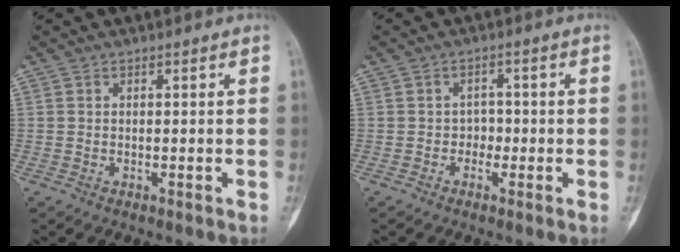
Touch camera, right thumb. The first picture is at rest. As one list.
[{"total": 2.4, "force": [-0.7, 2.1, 0.9], "torque": [0.013, 0.012, -0.019]}]